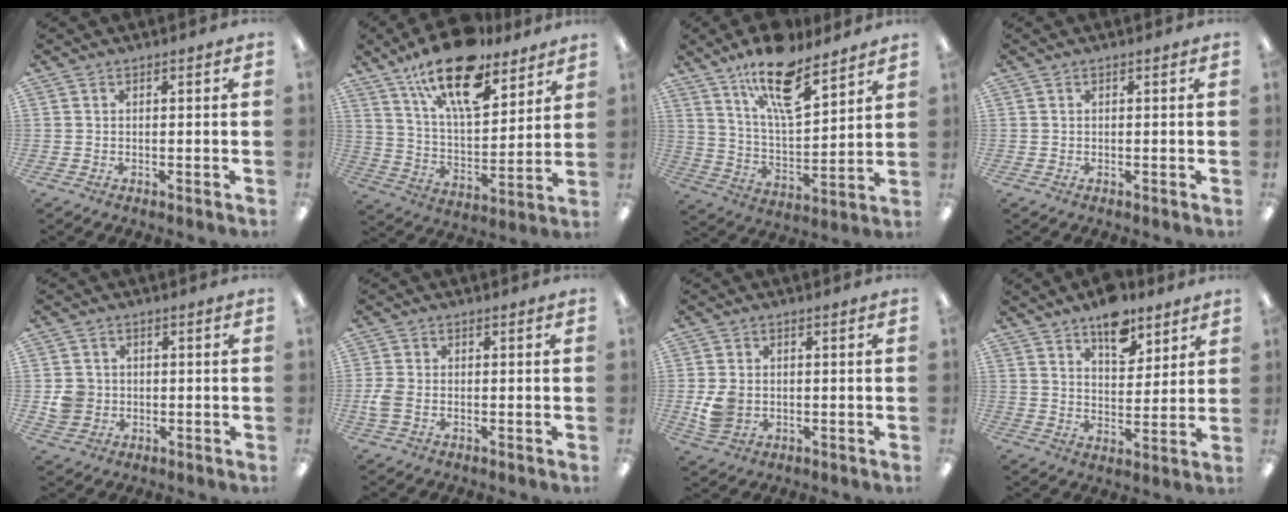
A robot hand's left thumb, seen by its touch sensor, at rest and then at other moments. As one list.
[{"total": 20.3, "force": [14.1, 8.1, 12.3], "torque": [-0.203, -0.077, 0.241]}, {"total": 17.3, "force": [12.0, 6.2, 10.8], "torque": [-0.179, -0.060, 0.201]}, {"total": 0.0}, {"total": 5.0, "force": [-0.2, 4.8, 1.4], "torque": [-0.024, 0.011, 0.000]}, {"total": 3.7, "force": [-0.8, 2.3, 2.7], "torque": [-0.059, 0.003, -0.016]}, {"total": 5.4, "force": [-0.6, 4.4, 3.1], "torque": [-0.059, 0.002, -0.009]}, {"total": 10.6, "force": [7.8, 5.1, 5.0], "torque": [-0.059, -0.046, 0.135]}]